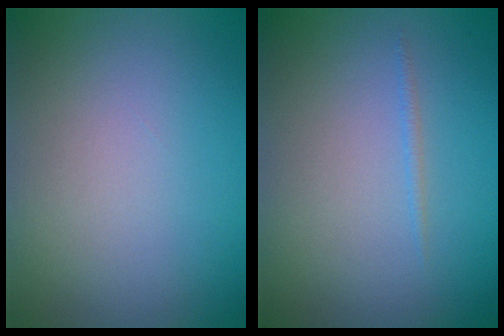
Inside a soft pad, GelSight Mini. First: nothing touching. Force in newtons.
{"total": 0.5, "press": 0.5, "slide": 0.1}